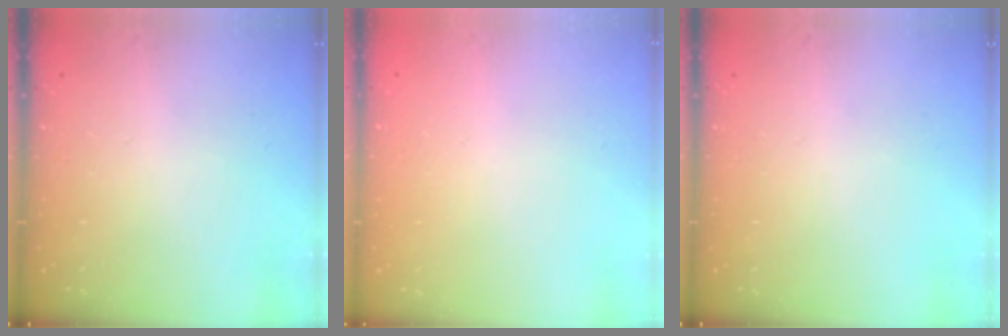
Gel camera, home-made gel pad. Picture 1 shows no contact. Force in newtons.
{"total": 0.0}
{"total": 0.0}